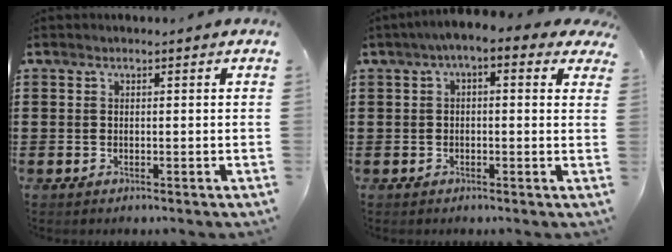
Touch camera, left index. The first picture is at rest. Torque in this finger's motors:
{"motor_torque": [2.14, 0.00, 0.44, 0.07]}